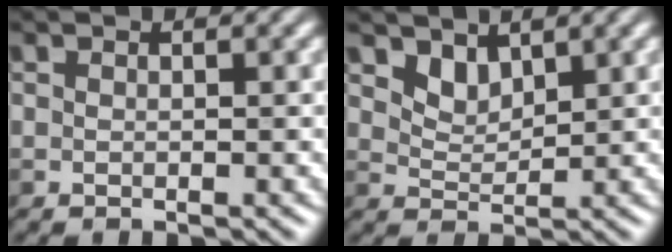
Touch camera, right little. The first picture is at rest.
{"total": 1.9, "force": [1.5, 0.9, 0.7], "torque": [-0.015, -0.007, 0.030]}